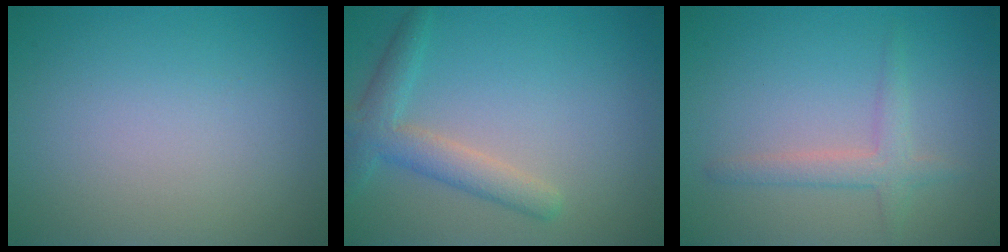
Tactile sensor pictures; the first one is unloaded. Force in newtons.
{"total": 3.4, "press": 3.4, "slide": 0.2}
{"total": 2.2, "press": 2.2, "slide": 0.1}